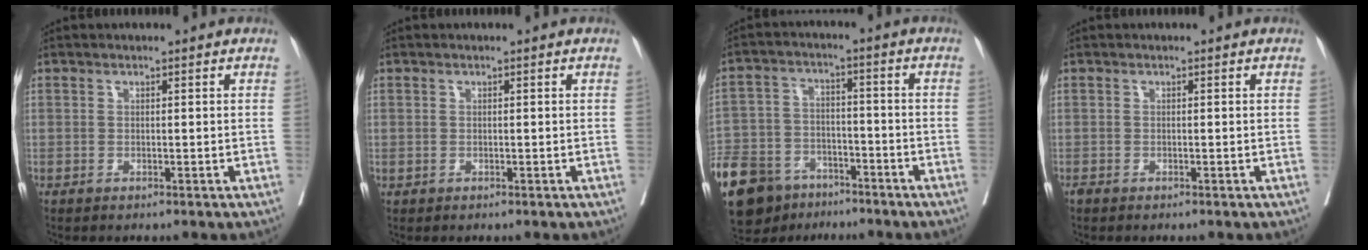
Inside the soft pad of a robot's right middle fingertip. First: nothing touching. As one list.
[{"total": 0.0}, {"total": 21.0, "force": [-14.3, 12.2, 9.3], "torque": [-0.269, -0.020, -0.233]}, {"total": 0.0}]